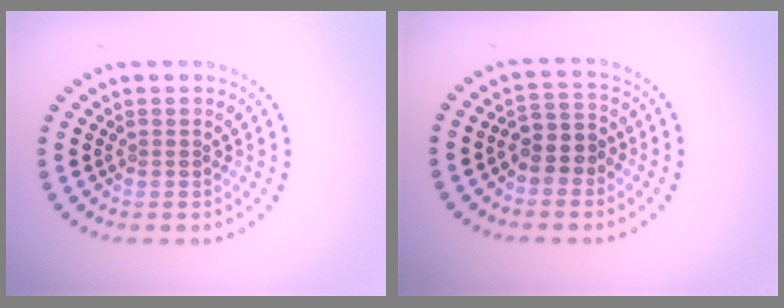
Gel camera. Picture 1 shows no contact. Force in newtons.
{"total": 2.8, "press": 2.5, "slide": 1.2}